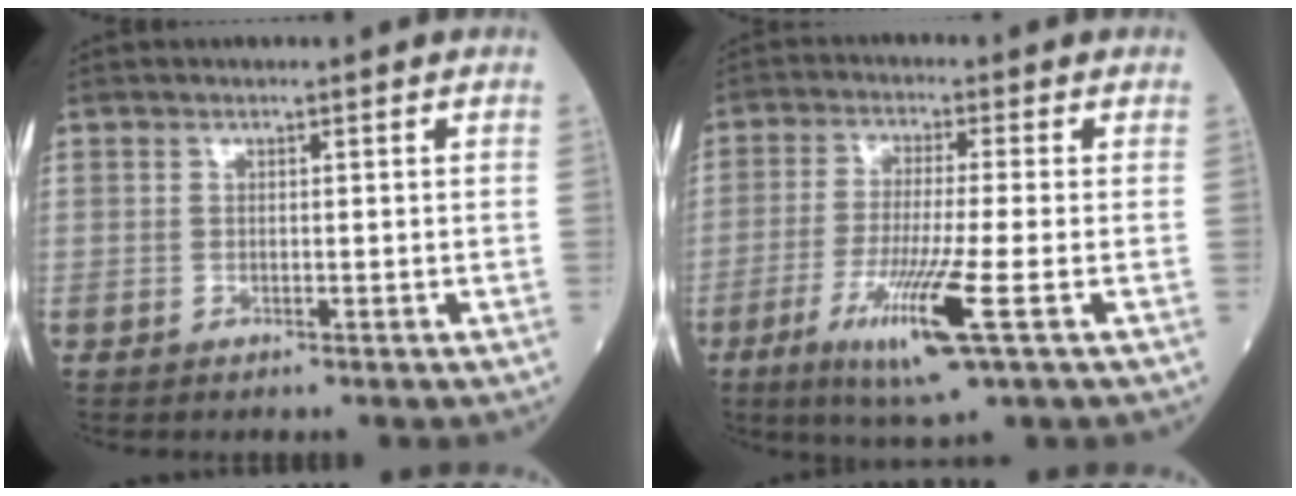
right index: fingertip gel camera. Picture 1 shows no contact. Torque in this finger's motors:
{"motor_torque": [1.55, -0.59, 0.83, 0.21]}